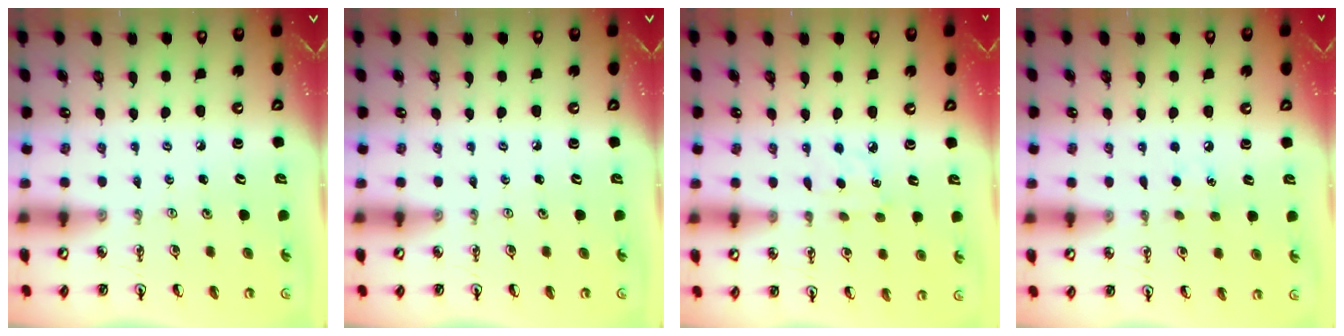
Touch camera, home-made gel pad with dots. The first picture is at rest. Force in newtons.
{"total": 0.0}
{"total": 5.0, "press": 4.9, "slide": 0.5}
{"total": 5.5, "press": 5.4, "slide": 0.5}